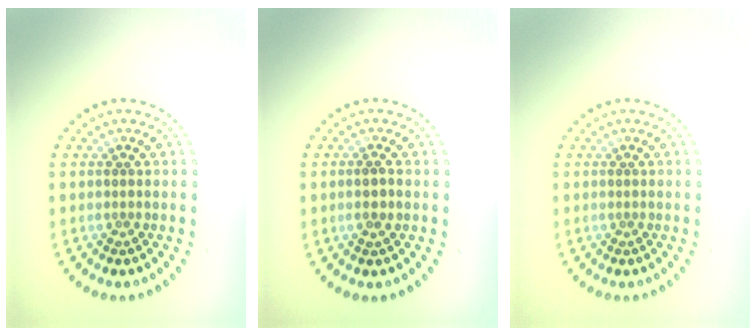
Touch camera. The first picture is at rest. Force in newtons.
{"total": 1.0, "press": 0.9, "slide": 0.4}
{"total": 0.0}